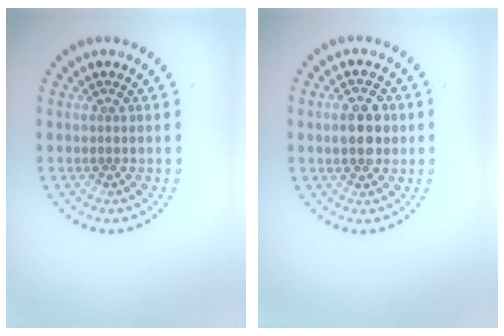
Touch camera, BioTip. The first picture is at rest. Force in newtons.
{"total": 3.5, "press": 3.5, "slide": 0.2}